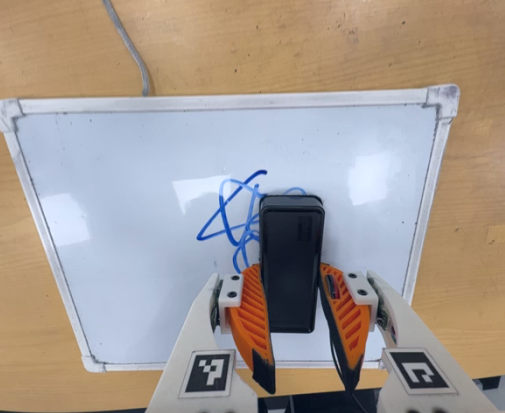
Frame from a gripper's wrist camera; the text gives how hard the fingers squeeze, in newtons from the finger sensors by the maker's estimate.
{"total": 9.6, "left": 9.0, "right": 10.1}